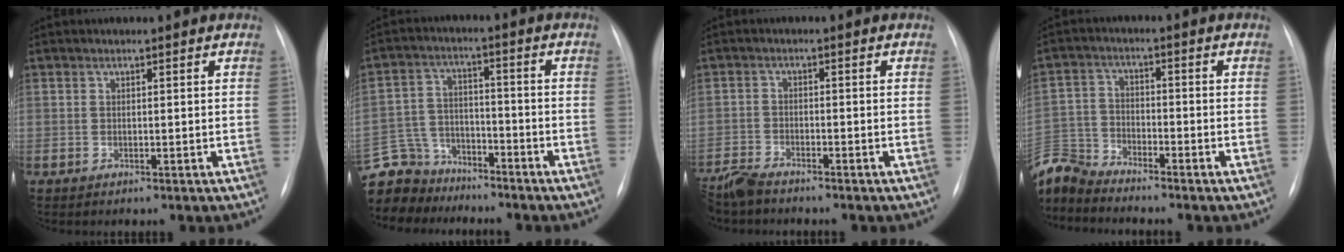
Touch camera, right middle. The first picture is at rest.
{"total": 12.3, "force": [-10.7, 5.8, 1.0], "torque": [-0.045, 0.028, -0.193]}
{"total": 4.7, "force": [-4.4, 0.7, 1.5], "torque": [-0.028, -0.017, -0.085]}
{"total": 8.7, "force": [-8.5, 1.3, 1.0], "torque": [-0.037, 0.008, -0.174]}